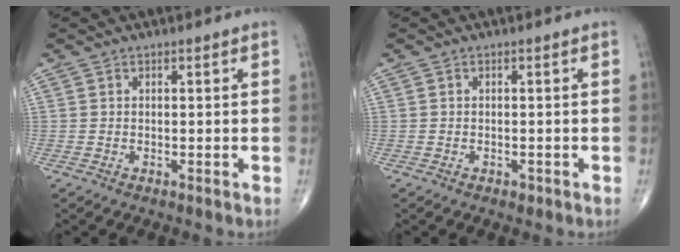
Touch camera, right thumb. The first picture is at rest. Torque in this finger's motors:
{"motor_torque": [0.02, 0.18, -0.11, -0.04, -0.01]}